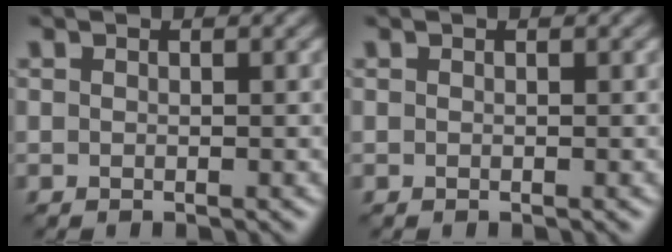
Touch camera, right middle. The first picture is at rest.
{"total": 0.0}